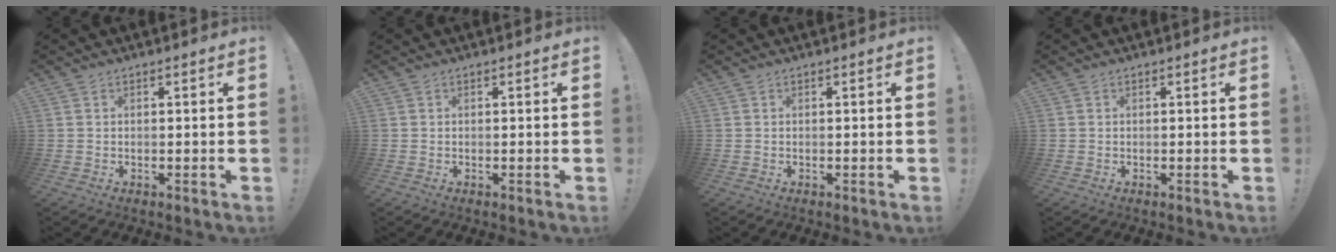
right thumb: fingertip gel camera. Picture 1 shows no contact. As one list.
[{"total": 0.0}, {"total": 0.0}, {"total": 0.0}]